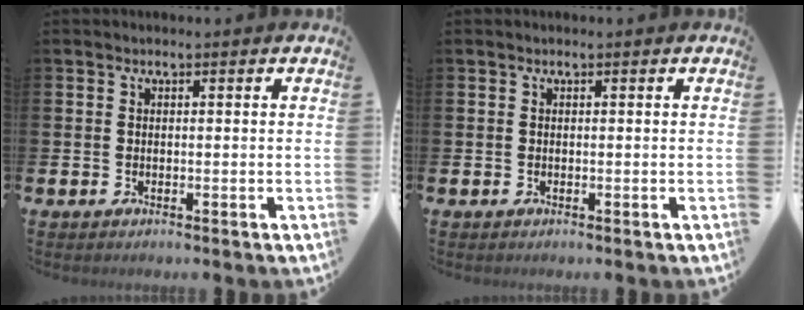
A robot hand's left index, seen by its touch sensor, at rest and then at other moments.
{"total": 0.0}